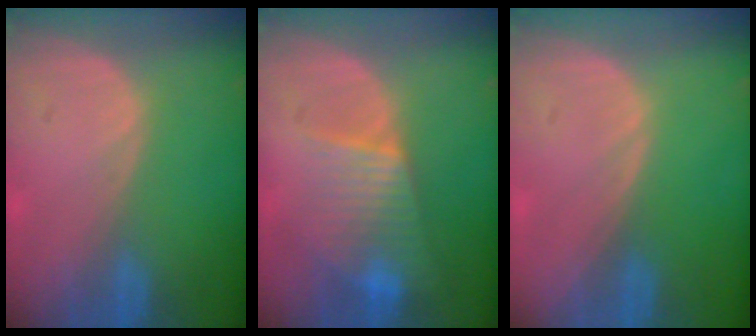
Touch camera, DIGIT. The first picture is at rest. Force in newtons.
{"total": 6.7, "press": 6.6, "slide": 1.3}
{"total": 0.0}